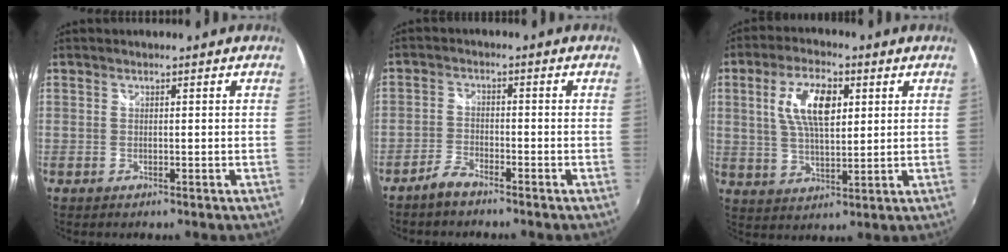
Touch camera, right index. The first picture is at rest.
{"total": 3.4, "force": [-2.9, 0.9, 1.4], "torque": [-0.044, 0.003, -0.061]}
{"total": 10.4, "force": [2.9, 4.5, 8.9], "torque": [-0.171, 0.012, 0.055]}